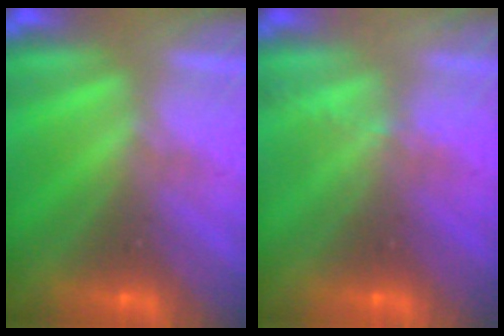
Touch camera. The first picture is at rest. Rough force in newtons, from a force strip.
{"total": 2.1}